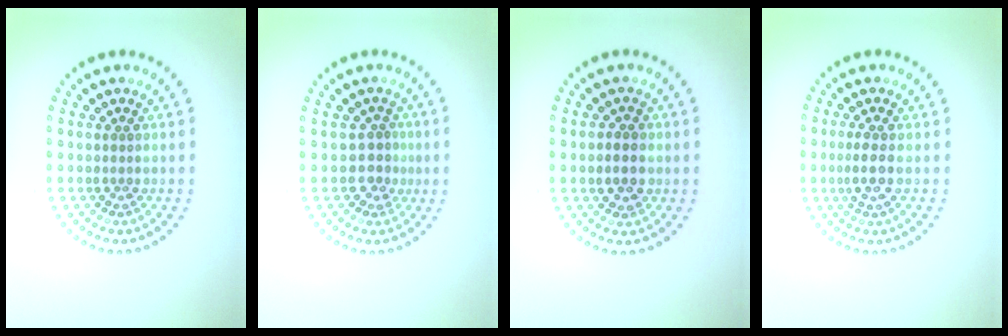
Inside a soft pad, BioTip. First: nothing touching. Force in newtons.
{"total": 1.8, "press": 1.5, "slide": 1.0}
{"total": 2.4, "press": 2.4, "slide": 0.2}
{"total": 2.1, "press": 1.6, "slide": 1.3}